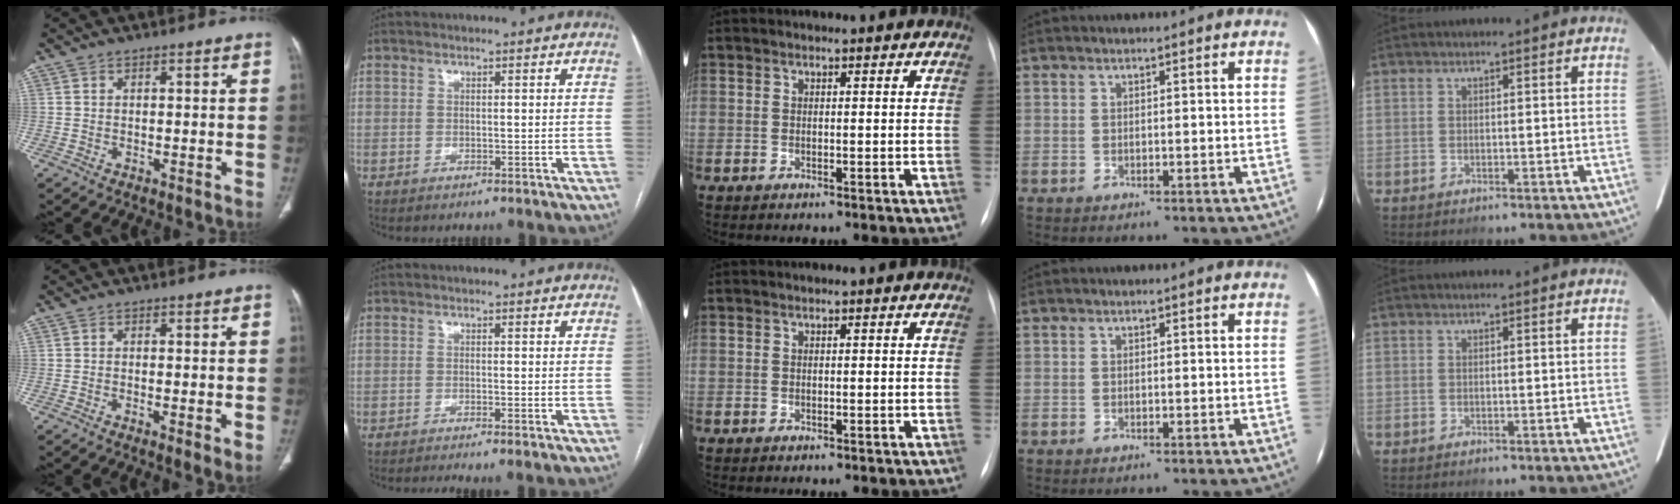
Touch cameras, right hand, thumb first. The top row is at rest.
{"thumb": {"total": 2.5, "force": [-0.3, 0.5, 2.4], "torque": [-0.049, -0.012, -0.008]}, "index": {"total": 2.7, "force": [-2.0, -0.2, 1.8], "torque": [-0.026, -0.002, -0.032]}}